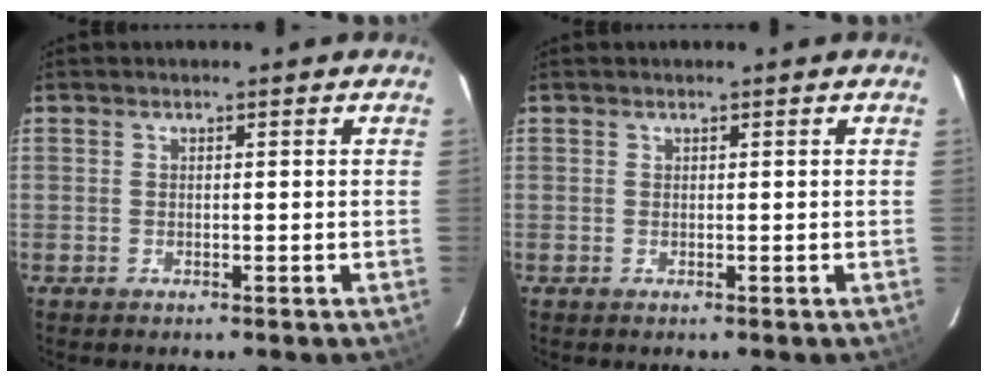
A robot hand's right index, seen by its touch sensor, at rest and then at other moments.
{"total": 0.0}